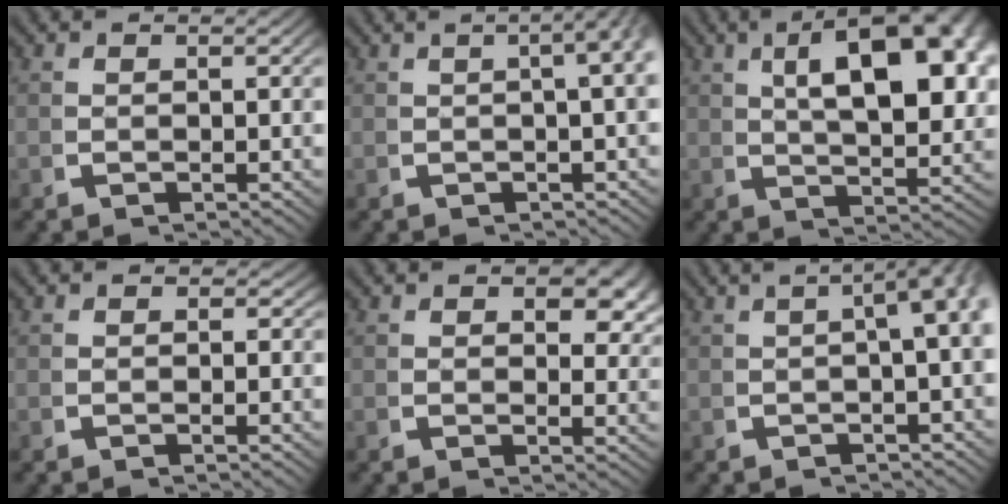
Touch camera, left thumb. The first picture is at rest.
{"total": 7.9, "force": [2.9, 4.2, 6.0], "torque": [-0.046, 0.049, 0.016]}
{"total": 13.0, "force": [3.2, 6.8, 10.6], "torque": [-0.122, 0.011, 0.040]}
{"total": 0.8, "force": [0.2, 0.7, 0.1], "torque": [0.000, -0.004, -0.002]}
{"total": 2.7, "force": [1.3, 1.3, 1.9], "torque": [-0.015, -0.007, 0.017]}
{"total": 7.7, "force": [1.5, 3.7, 6.6], "torque": [-0.073, 0.028, 0.011]}